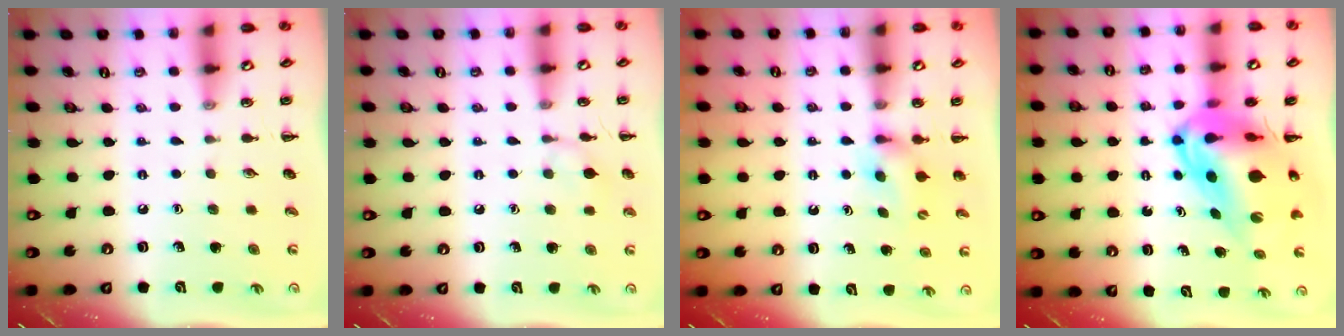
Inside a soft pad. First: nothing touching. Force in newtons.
{"total": 6.1, "press": 5.8, "slide": 2.0}
{"total": 5.9, "press": 5.7, "slide": 1.2}
{"total": 14.3, "press": 13.6, "slide": 4.6}